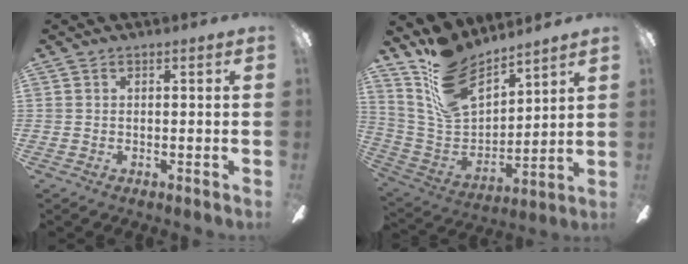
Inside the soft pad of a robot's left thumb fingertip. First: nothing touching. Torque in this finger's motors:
{"motor_torque": [0.30, 0.20, -0.11, -0.44, 0.12]}